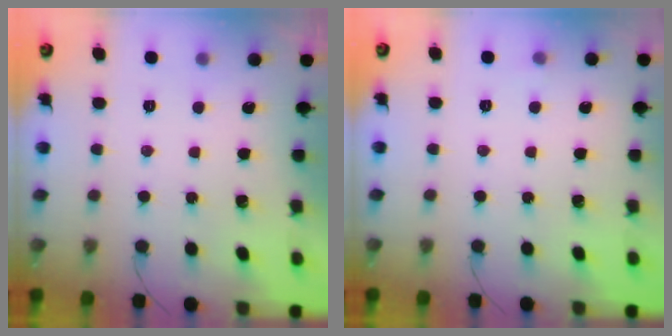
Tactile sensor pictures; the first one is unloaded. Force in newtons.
{"total": 2.8, "press": 2.5, "slide": 1.1}